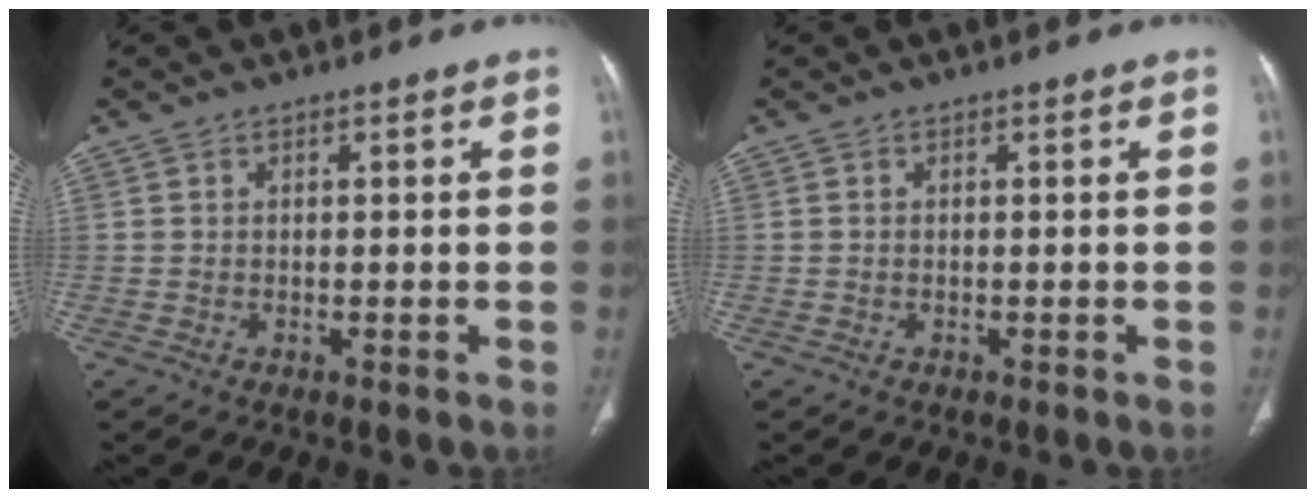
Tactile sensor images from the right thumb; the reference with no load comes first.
{"total": 0.0}